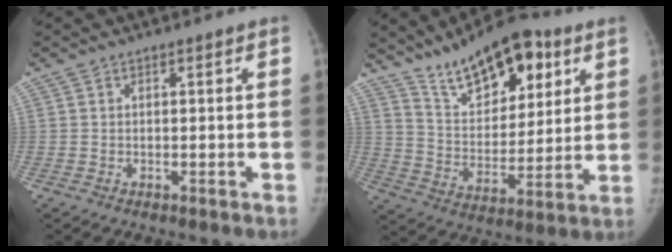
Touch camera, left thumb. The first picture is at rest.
{"total": 18.5, "force": [11.4, 8.7, 11.6], "torque": [-0.136, -0.052, 0.195]}